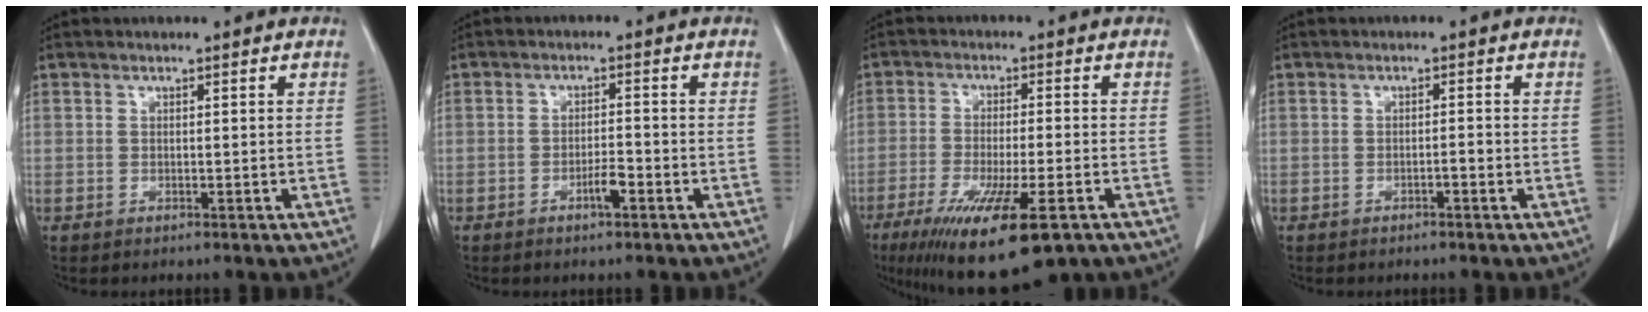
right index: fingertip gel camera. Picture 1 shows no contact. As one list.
[{"total": 2.5, "force": [-1.4, 0.4, 2.1], "torque": [-0.036, 0.001, -0.025]}, {"total": 15.3, "force": [-8.9, 2.7, 12.1], "torque": [-0.193, -0.039, -0.141]}, {"total": 1.0, "force": [-0.6, 0.0, 0.8], "torque": [-0.013, 0.003, -0.011]}]